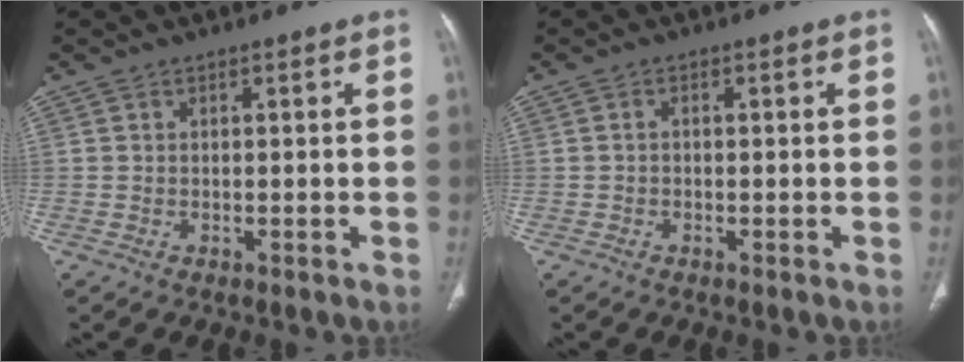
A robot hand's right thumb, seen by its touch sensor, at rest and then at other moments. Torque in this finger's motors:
{"motor_torque": [-0.41, 0.42, -0.18, 0.35, -0.01]}